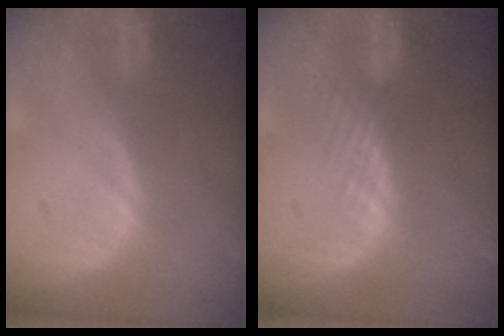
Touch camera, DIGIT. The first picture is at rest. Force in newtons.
{"total": 1.8, "press": 1.8, "slide": 0.2}